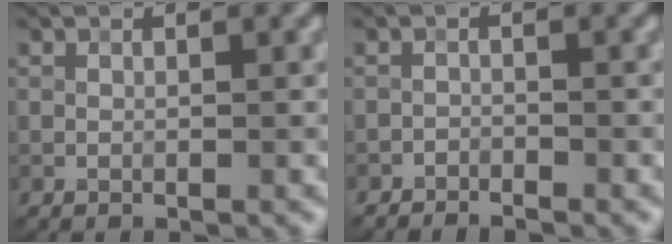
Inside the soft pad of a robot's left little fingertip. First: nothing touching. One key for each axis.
{"total": 1.5, "fx": -1.5, "fy": 0.1, "fz": 0.0, "tx": 0.002, "ty": 0.002, "tz": -0.030}